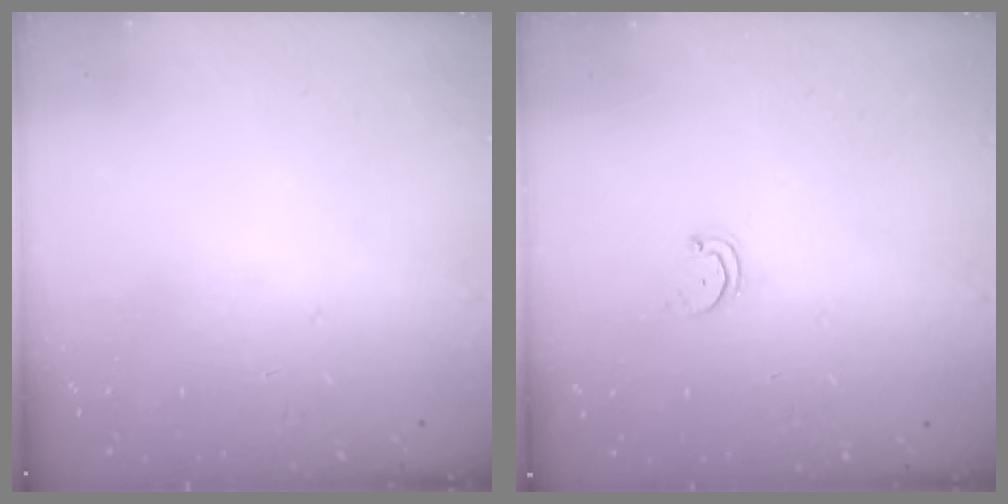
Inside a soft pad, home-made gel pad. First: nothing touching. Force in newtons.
{"total": 1.5, "press": 1.5, "slide": 0.3}